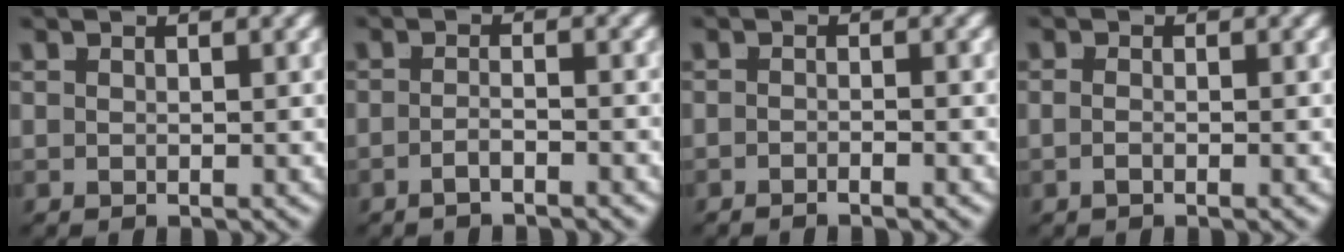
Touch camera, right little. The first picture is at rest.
{"total": 2.2, "force": [-1.9, -0.4, 0.8], "torque": [-0.013, -0.005, -0.033]}
{"total": 1.5, "force": [-1.4, -0.6, 0.4], "torque": [0.000, 0.000, -0.026]}
{"total": 1.2, "force": [-0.7, -0.3, 1.0], "torque": [-0.014, -0.001, -0.013]}